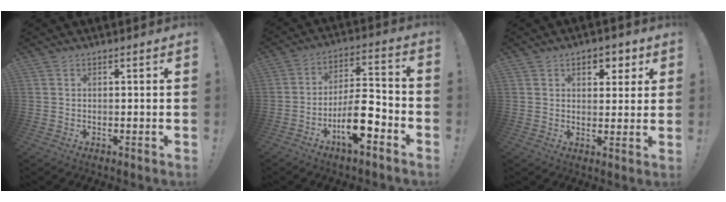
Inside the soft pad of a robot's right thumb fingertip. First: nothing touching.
{"total": 13.1, "force": [-6.5, 4.6, 10.5], "torque": [-0.178, 0.033, -0.108]}
{"total": 5.8, "force": [2.7, 4.1, 3.1], "torque": [-0.025, -0.010, 0.042]}